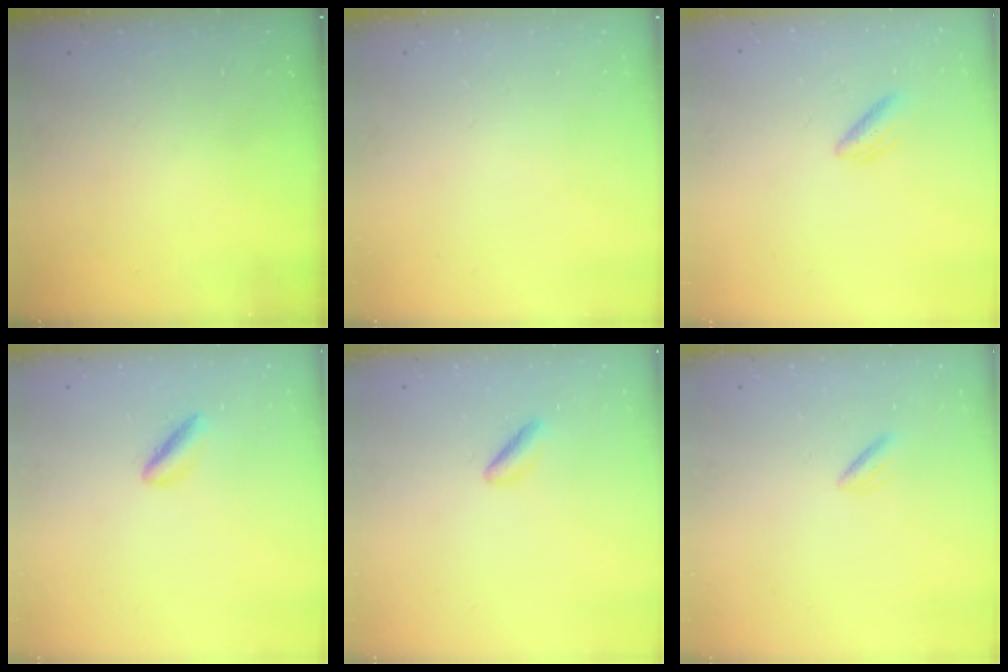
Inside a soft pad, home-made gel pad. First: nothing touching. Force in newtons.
{"total": 0.0}
{"total": 2.8, "press": 2.7, "slide": 0.9}
{"total": 2.2, "press": 2.2, "slide": 0.4}
{"total": 2.3, "press": 2.1, "slide": 0.9}
{"total": 0.8, "press": 0.4, "slide": 0.7}